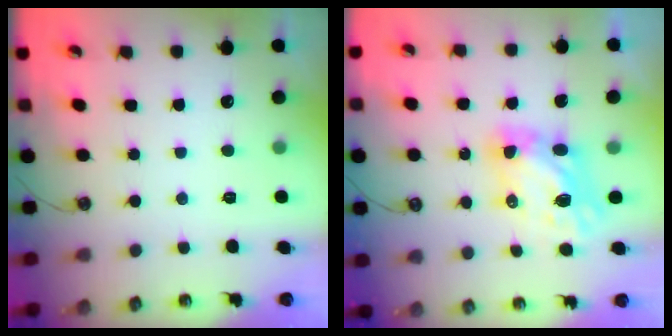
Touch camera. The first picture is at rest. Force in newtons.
{"total": 7.4, "press": 7.4, "slide": 0.6}